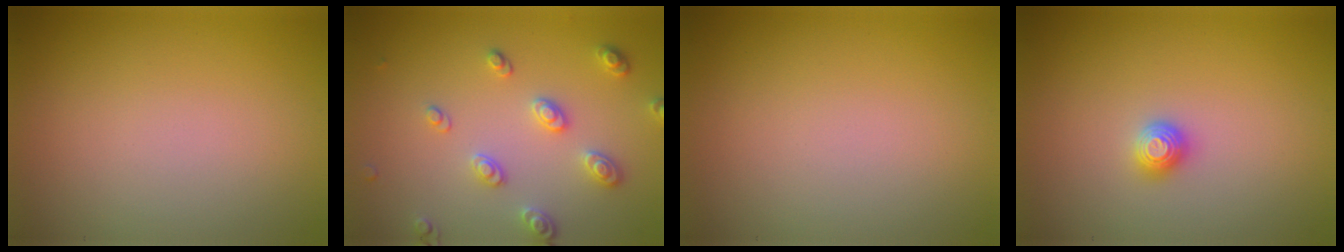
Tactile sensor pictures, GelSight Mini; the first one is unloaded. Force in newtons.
{"total": 2.9, "press": 2.7, "slide": 1.0}
{"total": 0.0}
{"total": 1.2, "press": 1.1, "slide": 0.3}